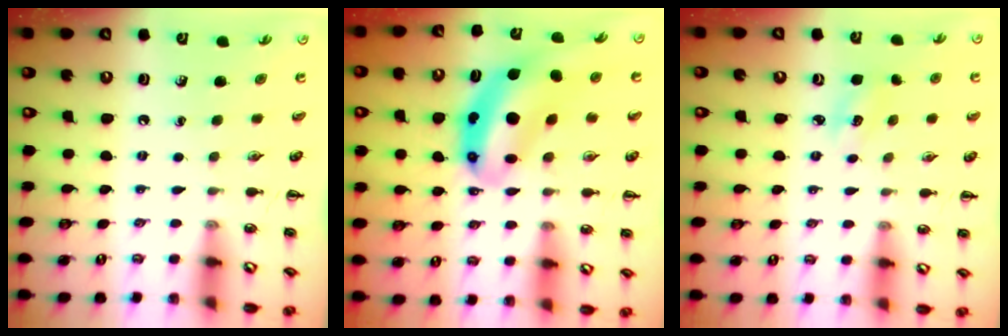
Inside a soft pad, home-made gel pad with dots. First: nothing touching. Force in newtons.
{"total": 10.0, "press": 9.6, "slide": 2.6}
{"total": 3.5, "press": 3.4, "slide": 1.0}